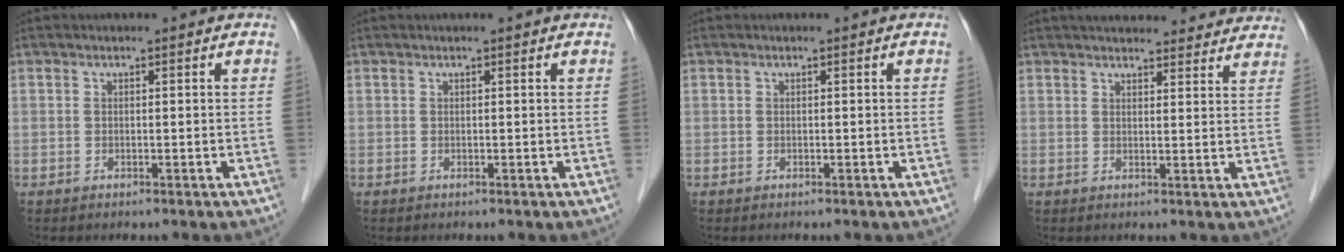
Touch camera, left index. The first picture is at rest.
{"total": 0.7, "force": [0.6, 0.0, 0.2], "torque": [-0.007, 0.008, 0.006]}
{"total": 0.0}
{"total": 19.7, "force": [18.2, 4.6, 6.1], "torque": [-0.072, 0.021, 0.219]}